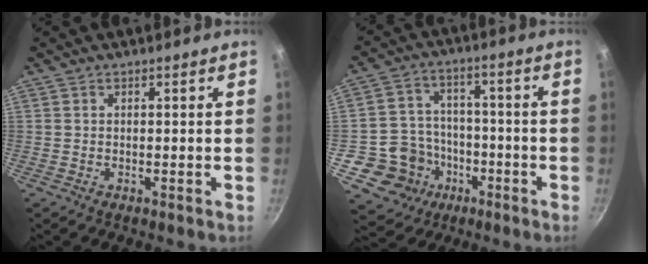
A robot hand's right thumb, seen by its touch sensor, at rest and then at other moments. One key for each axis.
{"total": 12.1, "fx": -4.4, "fy": 11.0, "fz": 2.8, "tx": -0.011, "ty": 0.052, "tz": -0.066}